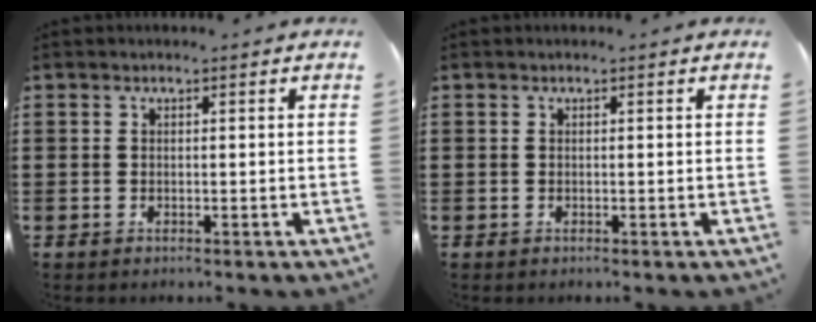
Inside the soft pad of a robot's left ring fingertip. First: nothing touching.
{"total": 0.0}